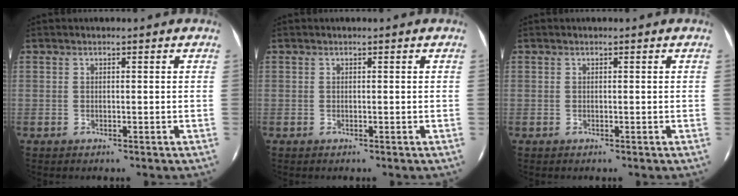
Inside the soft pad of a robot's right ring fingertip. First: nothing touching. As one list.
[{"total": 0.0}, {"total": 0.0}]